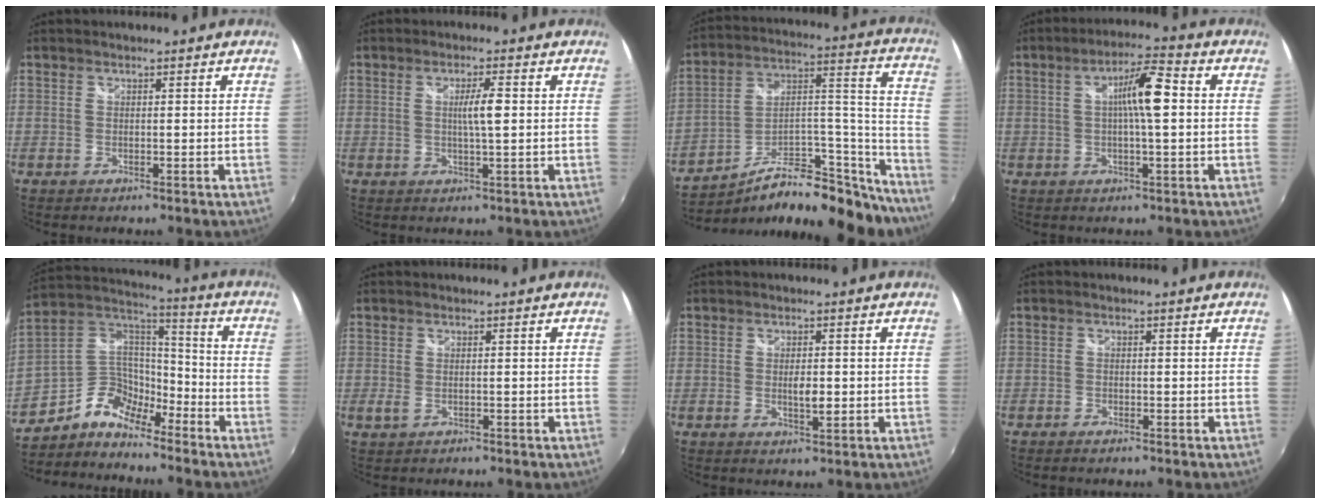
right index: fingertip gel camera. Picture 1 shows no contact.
{"total": 3.8, "force": [0.4, 0.1, 3.8], "torque": [-0.066, -0.001, 0.006]}
{"total": 25.2, "force": [-19.2, 9.5, 13.2], "torque": [-0.165, 0.051, -0.274]}
{"total": 8.0, "force": [0.7, 1.0, 7.9], "torque": [-0.134, 0.012, 0.012]}
{"total": 10.2, "force": [-7.3, 5.7, 4.2], "torque": [-0.104, 0.037, -0.159]}
{"total": 1.4, "force": [-0.6, 0.7, 1.0], "torque": [-0.021, -0.003, -0.010]}
{"total": 2.7, "force": [-0.3, 1.1, 2.4], "torque": [-0.042, -0.005, -0.003]}
{"total": 1.1, "force": [-1.0, 0.3, 0.4], "torque": [-0.013, -0.004, -0.021]}